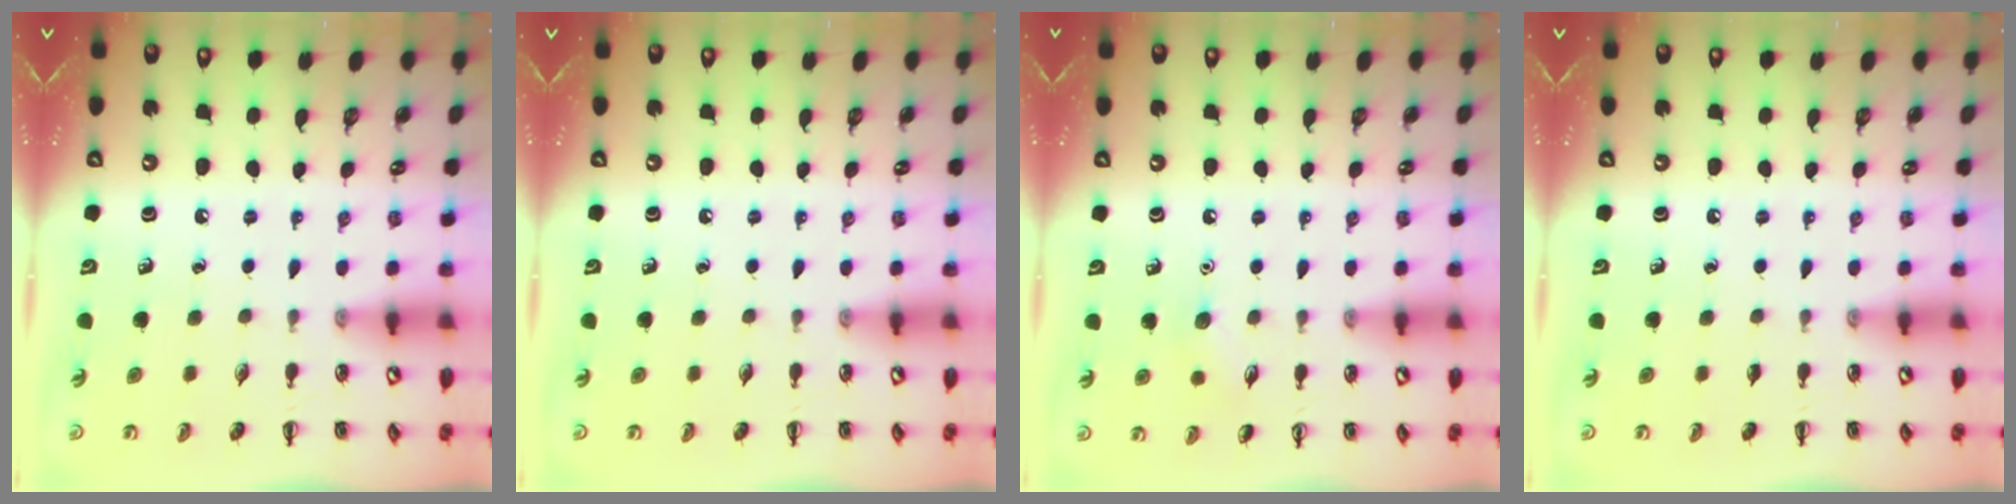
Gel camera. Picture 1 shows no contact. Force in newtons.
{"total": 0.0}
{"total": 6.0, "press": 5.7, "slide": 1.8}
{"total": 0.0}